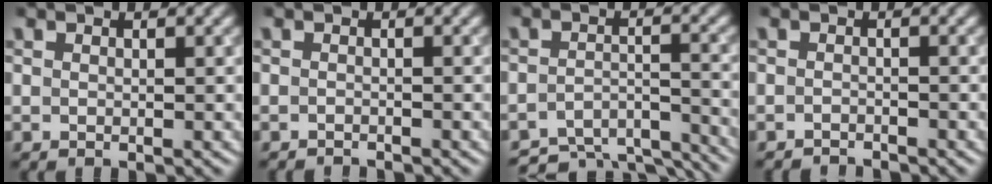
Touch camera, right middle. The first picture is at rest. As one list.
[{"total": 1.3, "force": [-1.2, 0.1, 0.1], "torque": [0.001, -0.006, -0.021]}, {"total": 8.4, "force": [-7.8, 2.2, 2.4], "torque": [-0.041, -0.008, -0.104]}, {"total": 1.8, "force": [-1.8, 0.2, 0.3], "torque": [0.001, -0.005, -0.030]}]